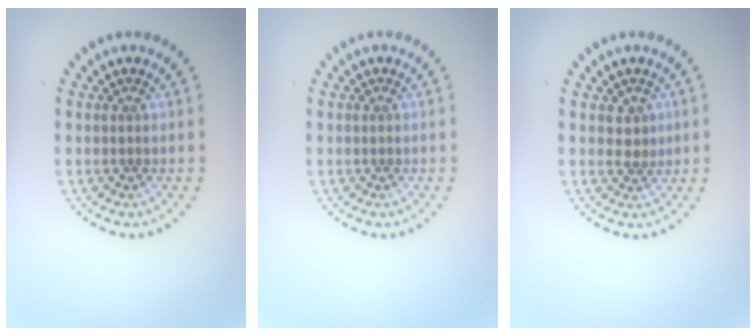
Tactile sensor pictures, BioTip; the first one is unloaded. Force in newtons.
{"total": 0.0}
{"total": 1.8, "press": 1.6, "slide": 0.7}